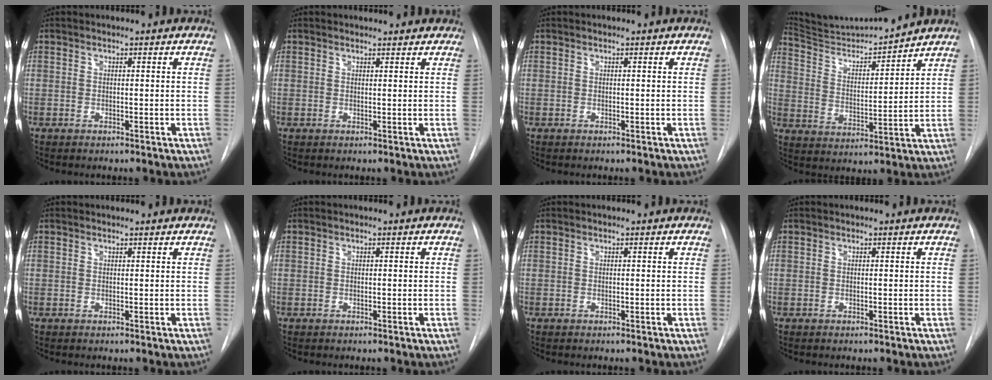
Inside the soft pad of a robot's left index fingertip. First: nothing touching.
{"total": 3.9, "force": [3.7, 1.2, 0.7], "torque": [-0.002, 0.006, 0.030]}
{"total": 0.6, "force": [-0.6, -0.1, -0.1], "torque": [0.002, -0.005, -0.011]}
{"total": 11.8, "force": [11.5, -1.0, 2.6], "torque": [-0.052, -0.006, 0.206]}
{"total": 1.4, "force": [1.4, 0.2, 0.0], "torque": [-0.007, 0.006, 0.010]}
{"total": 0.0}
{"total": 0.0}
{"total": 0.0}